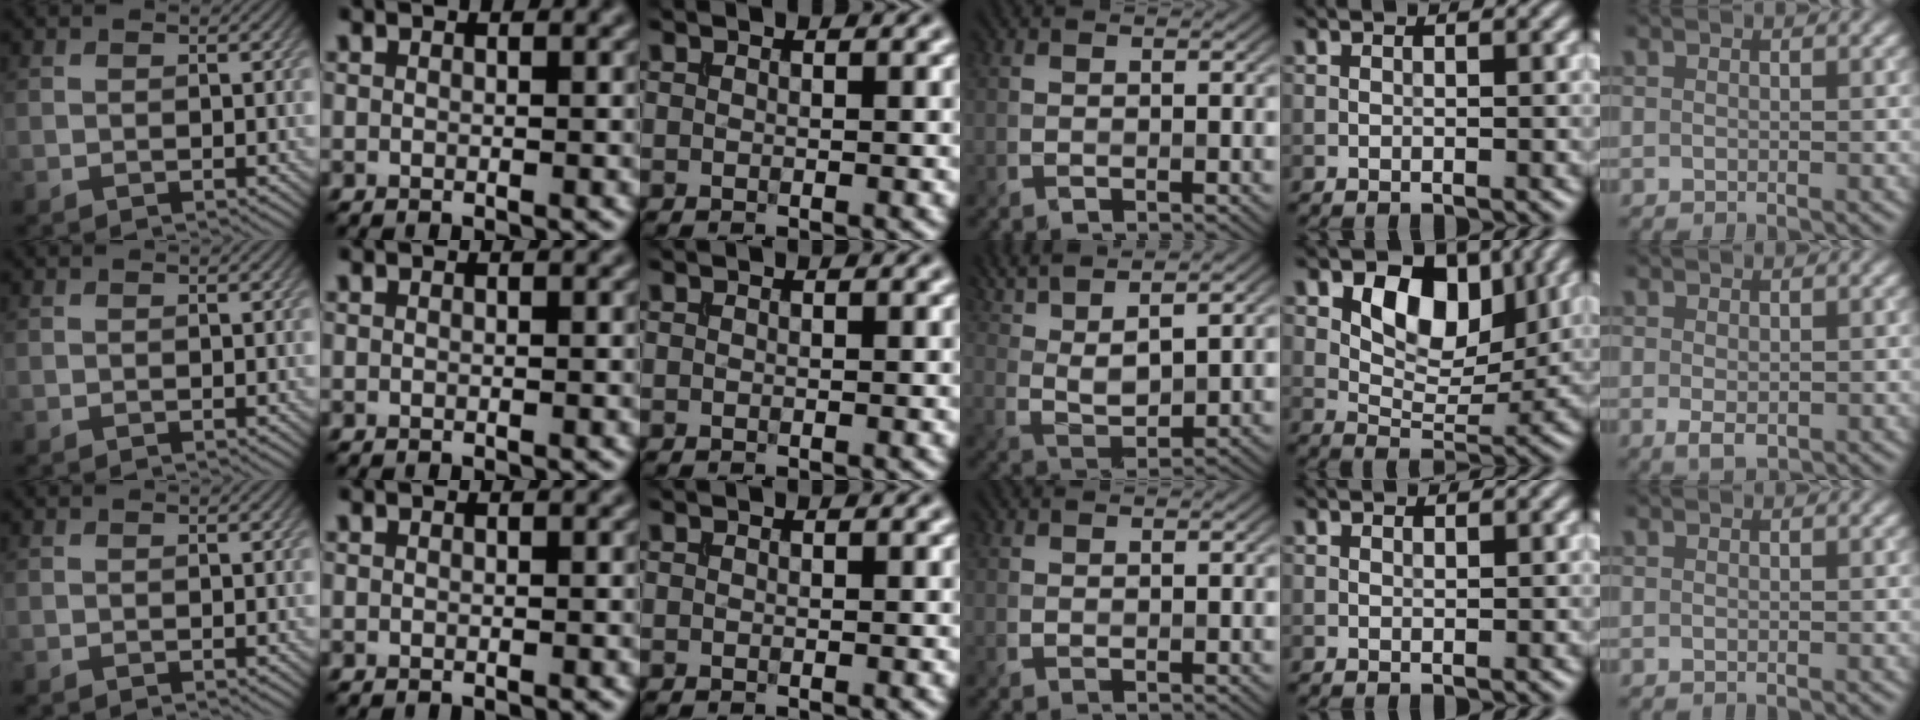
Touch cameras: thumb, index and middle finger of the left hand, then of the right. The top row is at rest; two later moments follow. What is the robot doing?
{"motion": "extract", "object": "file holder"}